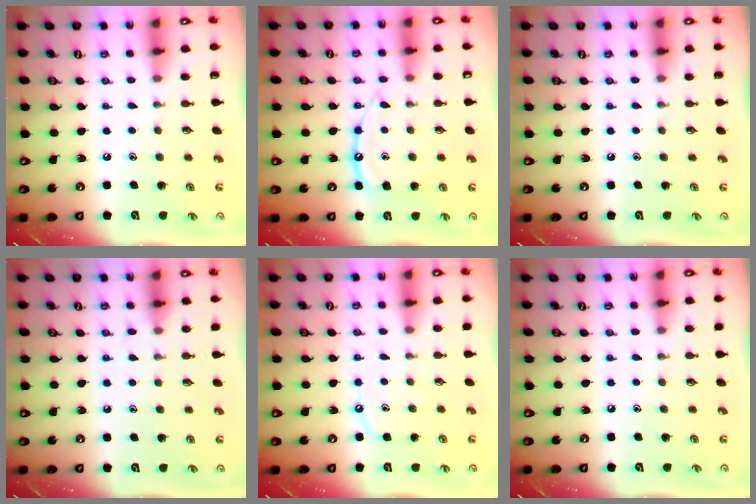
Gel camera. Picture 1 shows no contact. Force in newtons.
{"total": 12.0, "press": 11.9, "slide": 1.1}
{"total": 0.0}
{"total": 5.8, "press": 5.8, "slide": 0.8}
{"total": 4.0, "press": 3.9, "slide": 0.6}
{"total": 0.0}